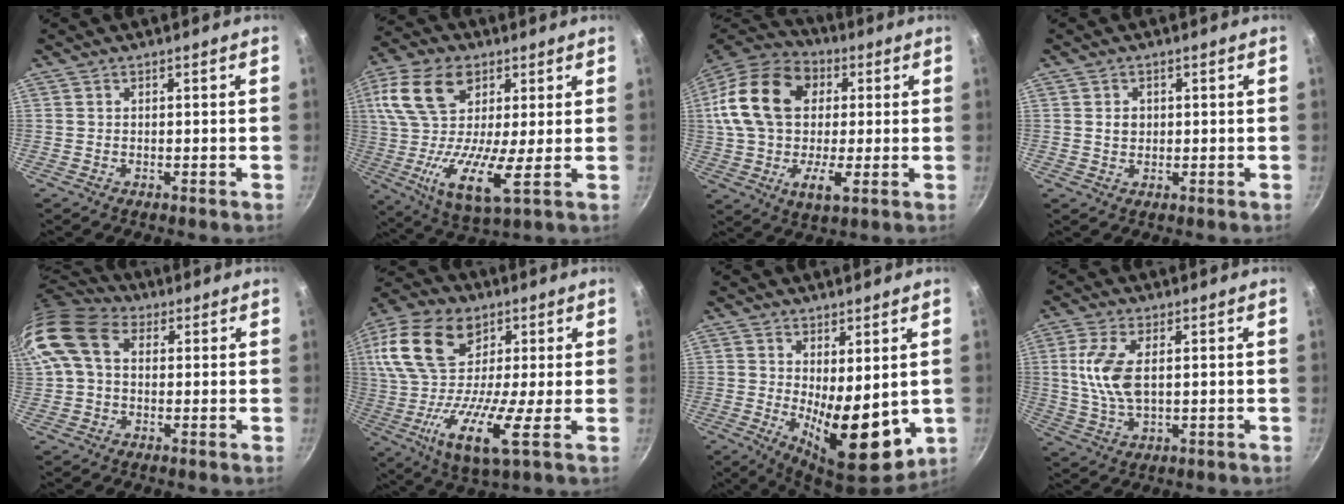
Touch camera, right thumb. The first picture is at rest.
{"total": 18.8, "force": [4.5, 9.4, 15.6], "torque": [-0.290, -0.015, 0.063]}
{"total": 22.5, "force": [3.9, 15.1, 16.2], "torque": [-0.292, 0.025, 0.052]}
{"total": 2.2, "force": [0.3, 1.9, 1.2], "torque": [-0.011, 0.003, 0.004]}
{"total": 14.3, "force": [3.0, 10.1, 9.7], "torque": [-0.190, 0.026, 0.039]}
{"total": 22.8, "force": [4.7, 11.7, 19.0], "torque": [-0.368, -0.002, 0.058]}
{"total": 12.9, "force": [0.0, 5.4, 11.7], "torque": [-0.145, -0.028, 0.015]}
{"total": 8.8, "force": [1.5, 4.3, 7.6], "torque": [-0.156, -0.001, 0.030]}